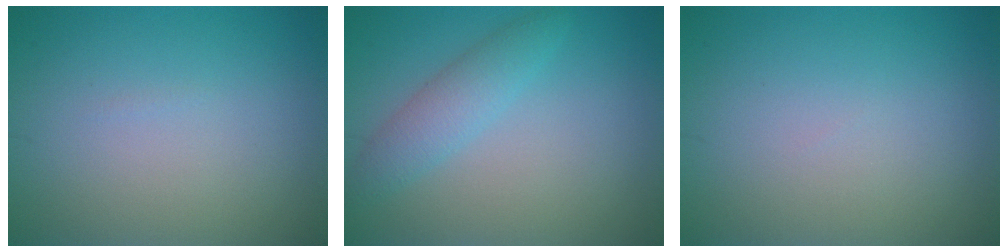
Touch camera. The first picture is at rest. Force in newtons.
{"total": 2.8, "press": 2.8, "slide": 0.2}
{"total": 0.0}